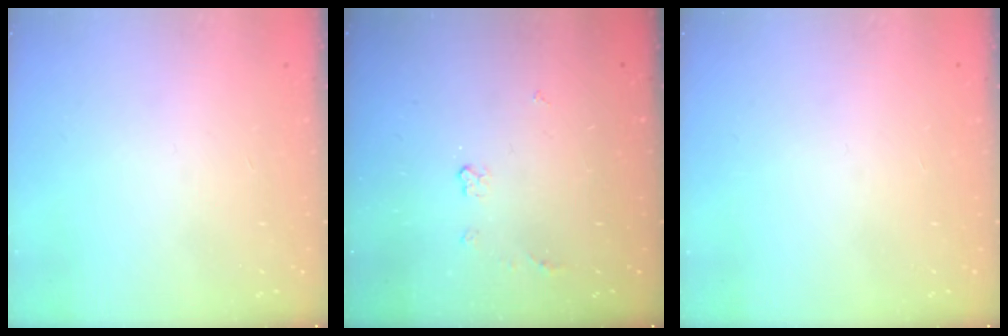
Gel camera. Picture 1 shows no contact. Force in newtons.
{"total": 3.7, "press": 3.7, "slide": 0.7}
{"total": 0.0}